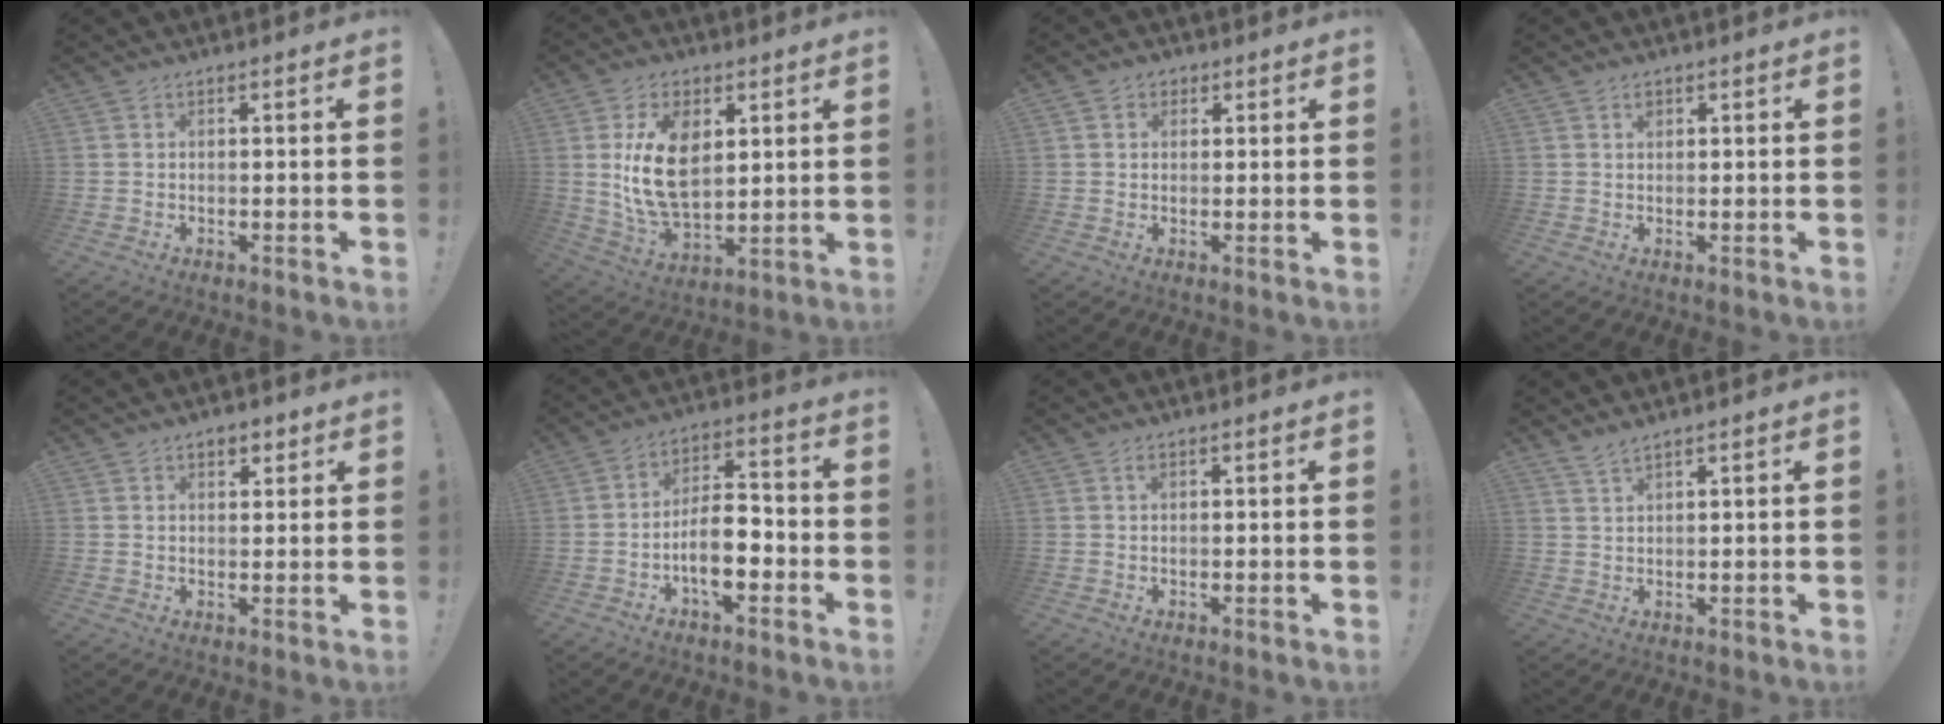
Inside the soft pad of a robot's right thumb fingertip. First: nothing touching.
{"total": 16.3, "force": [3.8, 10.4, 11.9], "torque": [-0.215, -0.008, 0.070]}
{"total": 2.8, "force": [1.0, 2.4, 0.9], "torque": [-0.009, 0.001, 0.018]}
{"total": 1.0, "force": [0.6, 0.7, 0.3], "torque": [0.016, -0.008, 0.006]}
{"total": 3.0, "force": [1.8, 2.1, 1.2], "torque": [-0.005, -0.006, 0.029]}
{"total": 10.8, "force": [-4.3, 4.7, 8.8], "torque": [-0.149, 0.015, -0.079]}
{"total": 0.7, "force": [0.3, 0.5, 0.5], "torque": [-0.009, 0.001, 0.006]}
{"total": 2.7, "force": [2.3, 0.4, 1.3], "torque": [-0.029, -0.010, 0.043]}